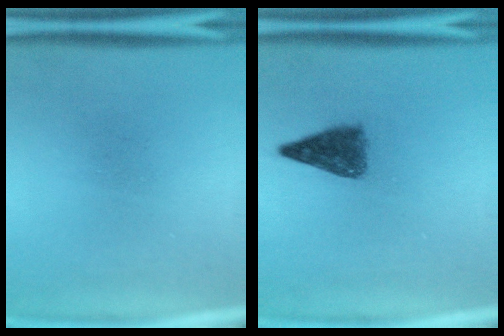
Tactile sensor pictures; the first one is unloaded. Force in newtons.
{"total": 4.7}